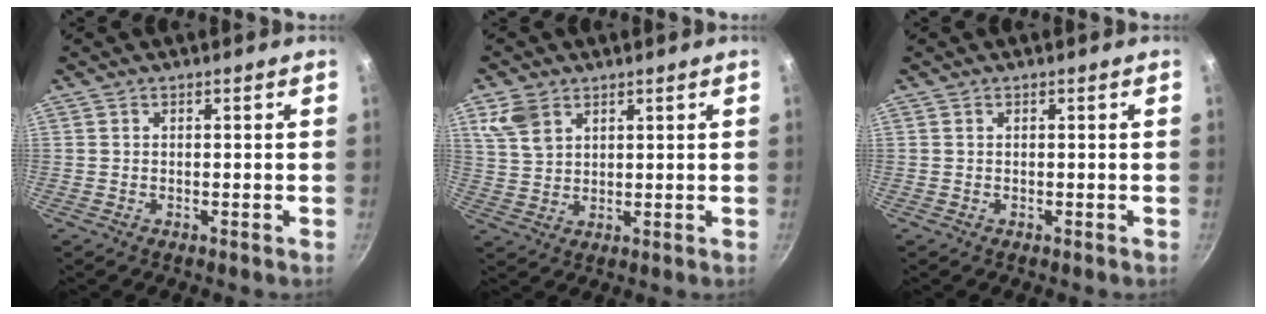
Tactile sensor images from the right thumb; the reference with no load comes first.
{"total": 6.4, "force": [3.5, 4.2, 3.5], "torque": [-0.059, -0.006, 0.075]}
{"total": 0.0}